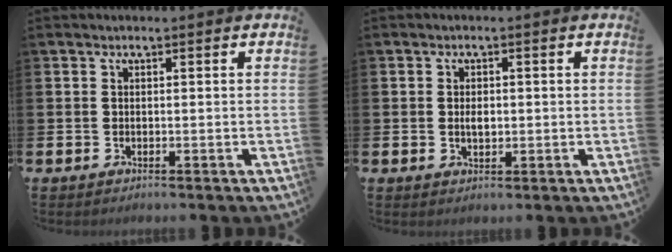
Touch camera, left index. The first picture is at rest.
{"total": 1.8, "force": [0.1, 1.1, 1.4], "torque": [-0.015, 0.001, -0.003]}